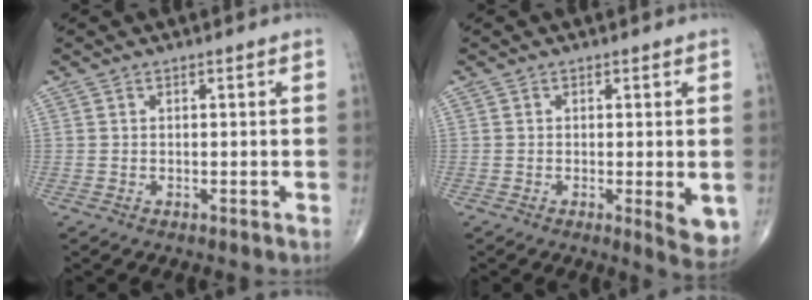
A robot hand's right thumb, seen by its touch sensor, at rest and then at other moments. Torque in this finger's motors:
{"motor_torque": [0.80, 0.56, -0.07, -0.05, 0.11]}